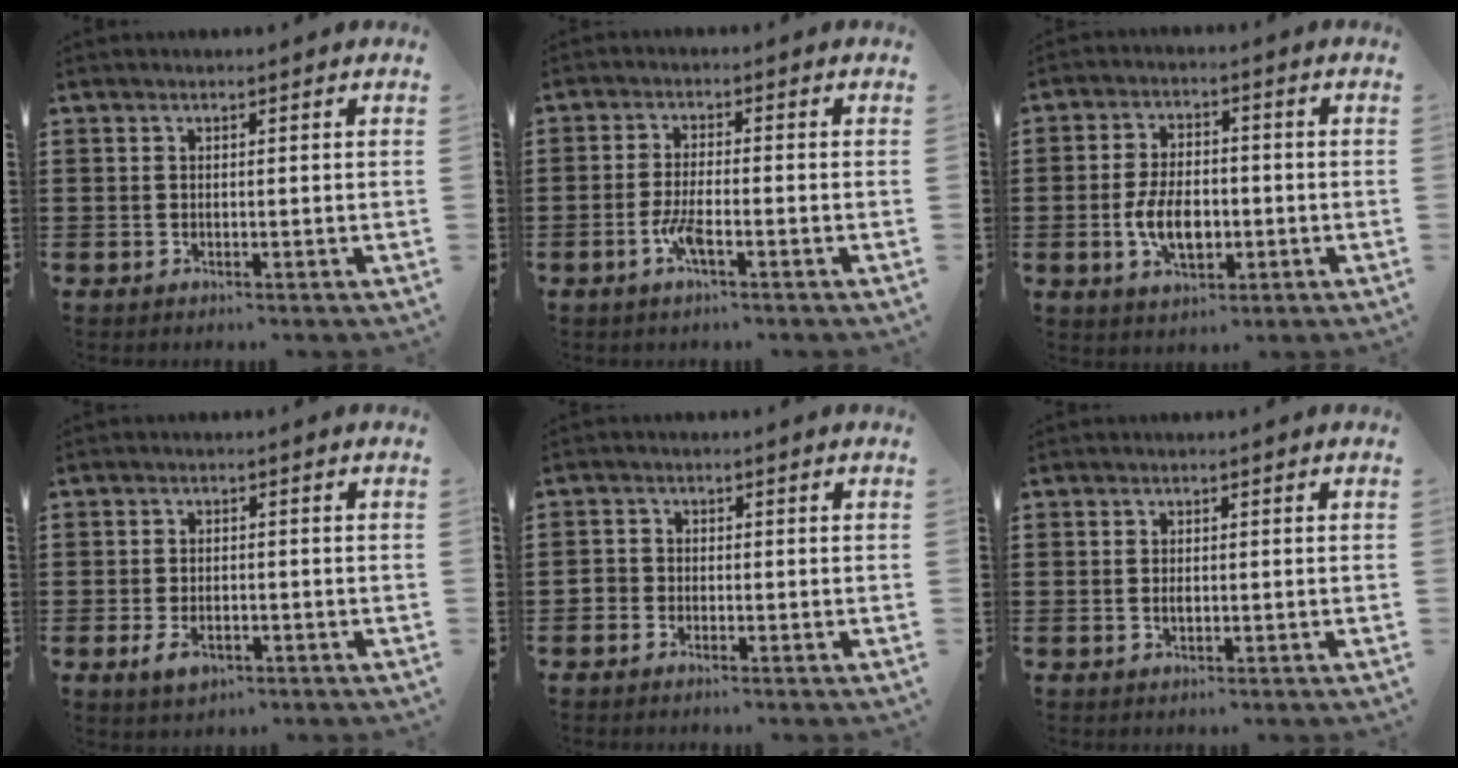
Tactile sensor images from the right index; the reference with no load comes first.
{"total": 4.2, "force": [-2.0, 0.7, 3.6], "torque": [-0.090, -0.009, -0.043]}
{"total": 7.0, "force": [-1.5, 3.9, 5.6], "torque": [-0.112, -0.001, -0.029]}
{"total": 2.4, "force": [-1.2, 1.4, 1.6], "torque": [-0.037, -0.002, -0.026]}
{"total": 1.3, "force": [-0.9, 0.9, 0.2], "torque": [-0.005, 0.006, -0.021]}
{"total": 1.0, "force": [-0.1, 0.4, 0.9], "torque": [-0.020, -0.001, -0.001]}